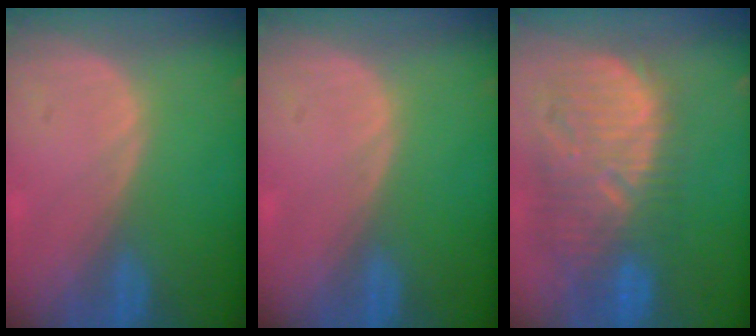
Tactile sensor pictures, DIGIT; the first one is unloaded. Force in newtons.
{"total": 0.0}
{"total": 12.5, "press": 11.2, "slide": 5.6}